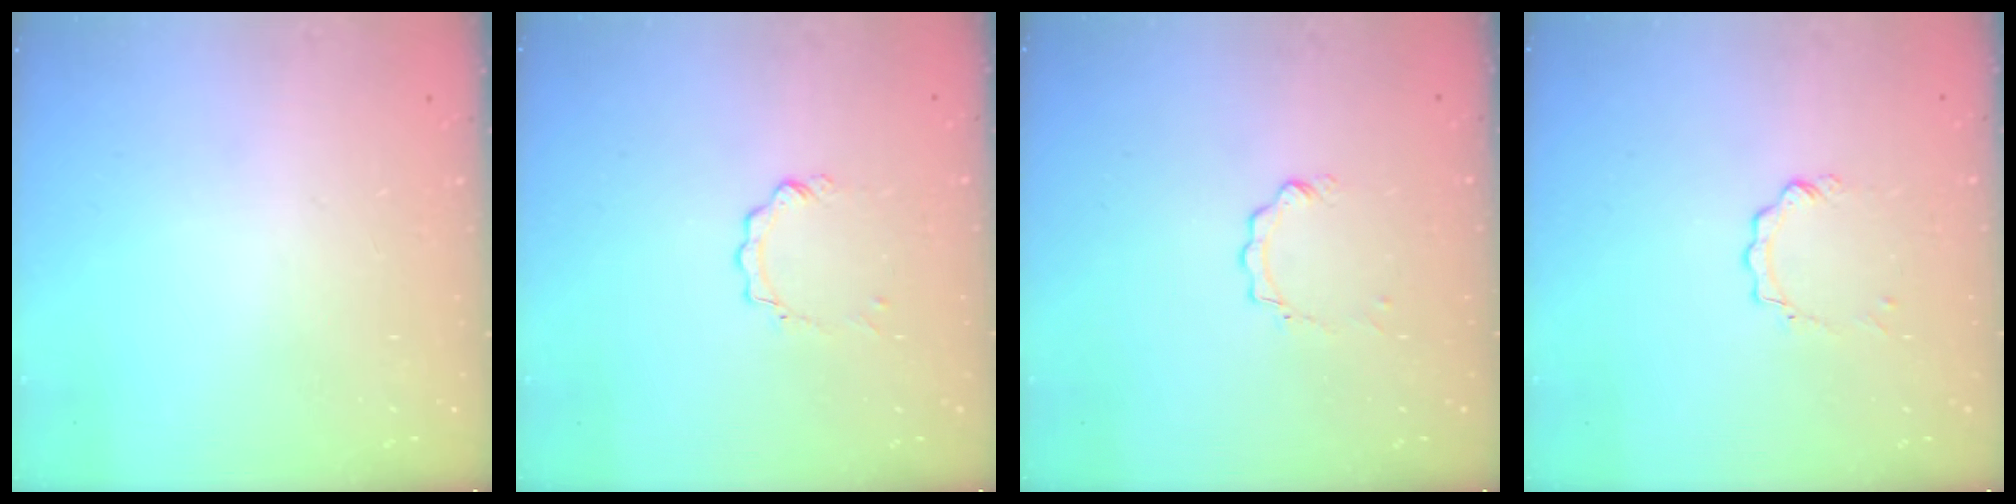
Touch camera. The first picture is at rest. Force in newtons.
{"total": 2.9, "press": 2.9, "slide": 0.2}
{"total": 2.3, "press": 2.3, "slide": 0.3}
{"total": 2.9, "press": 2.9, "slide": 0.2}